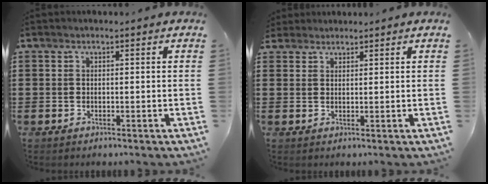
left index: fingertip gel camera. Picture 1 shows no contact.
{"total": 1.5, "force": [1.4, 0.5, -0.2], "torque": [-0.002, 0.003, 0.029]}